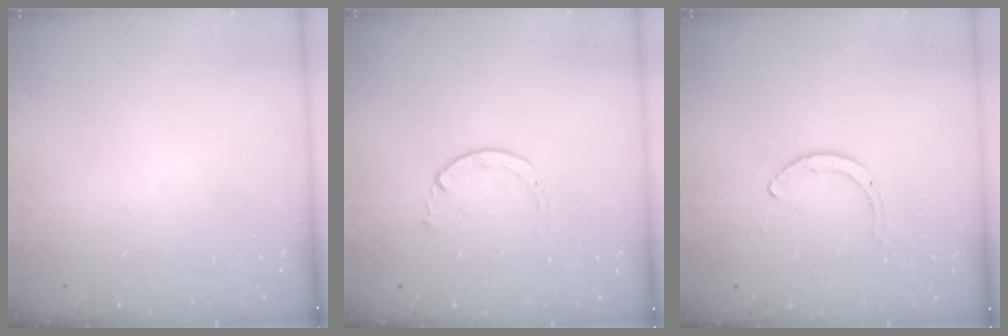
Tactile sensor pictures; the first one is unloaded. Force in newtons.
{"total": 1.7, "press": 1.6, "slide": 0.2}
{"total": 2.0, "press": 1.9, "slide": 0.3}